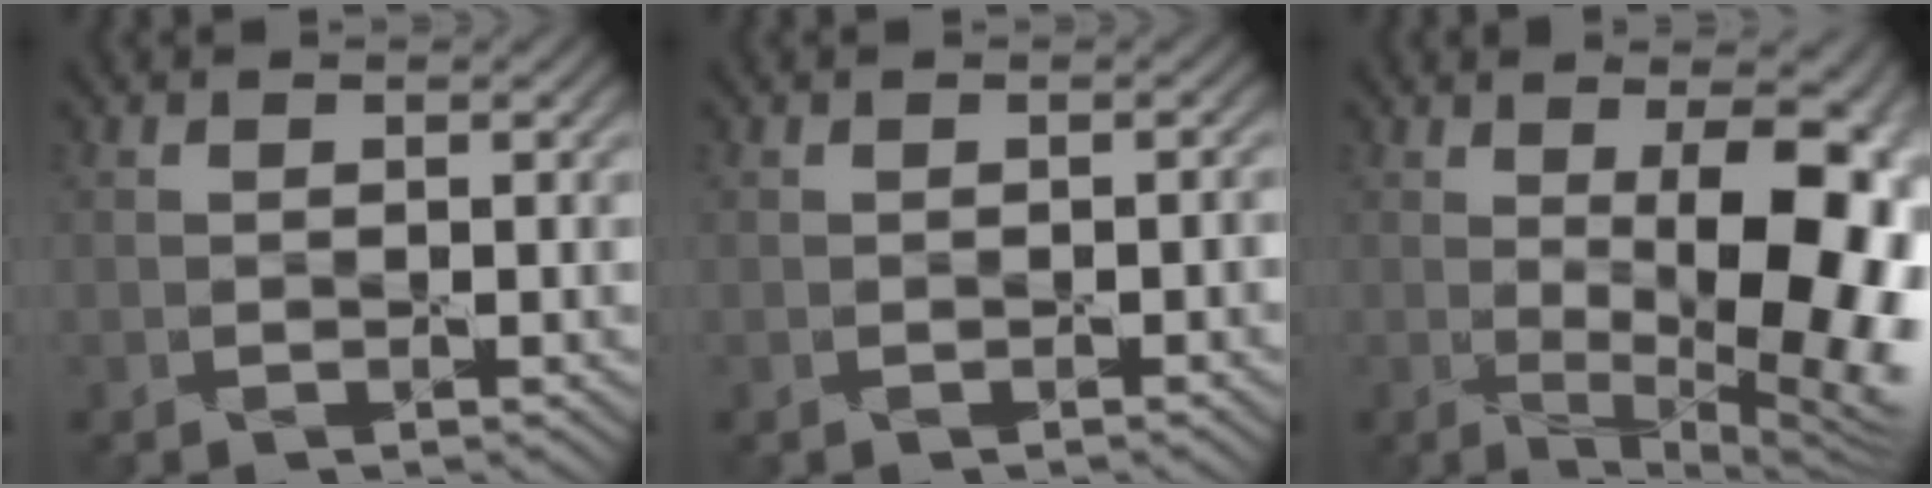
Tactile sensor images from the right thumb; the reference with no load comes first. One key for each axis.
{"total": 0.5, "fx": -0.2, "fy": 0.1, "fz": 0.5, "tx": -0.003, "ty": 0.002, "tz": -0.001}
{"total": 18.3, "fx": 0.6, "fy": 6.9, "fz": 17.0, "tx": -0.192, "ty": 0.012, "tz": 0.014}